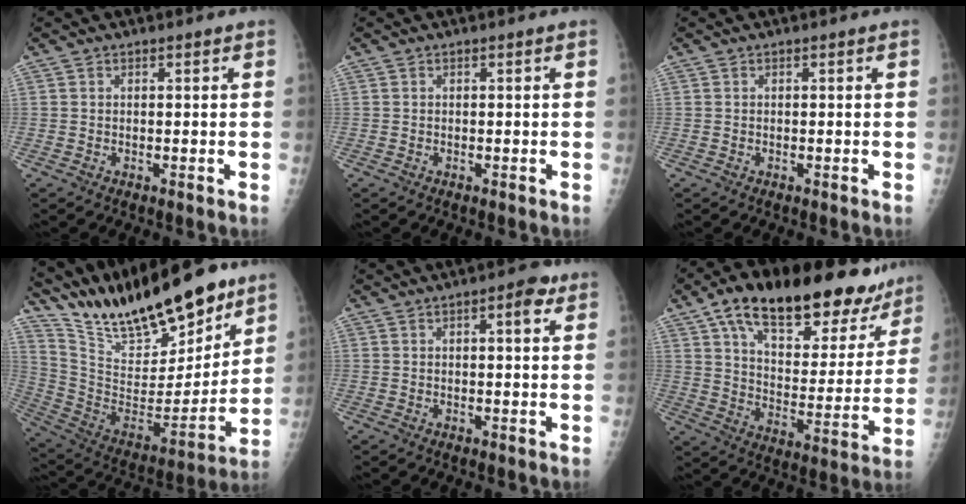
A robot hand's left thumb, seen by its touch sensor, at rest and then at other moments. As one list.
[{"total": 0.0}, {"total": 0.0}, {"total": 26.3, "force": [21.1, 7.4, 13.8], "torque": [-0.200, -0.090, 0.367]}, {"total": 3.8, "force": [1.6, 1.3, 3.2], "torque": [-0.040, 0.002, 0.016]}, {"total": 28.3, "force": [19.4, 12.6, 16.4], "torque": [-0.216, -0.046, 0.294]}]